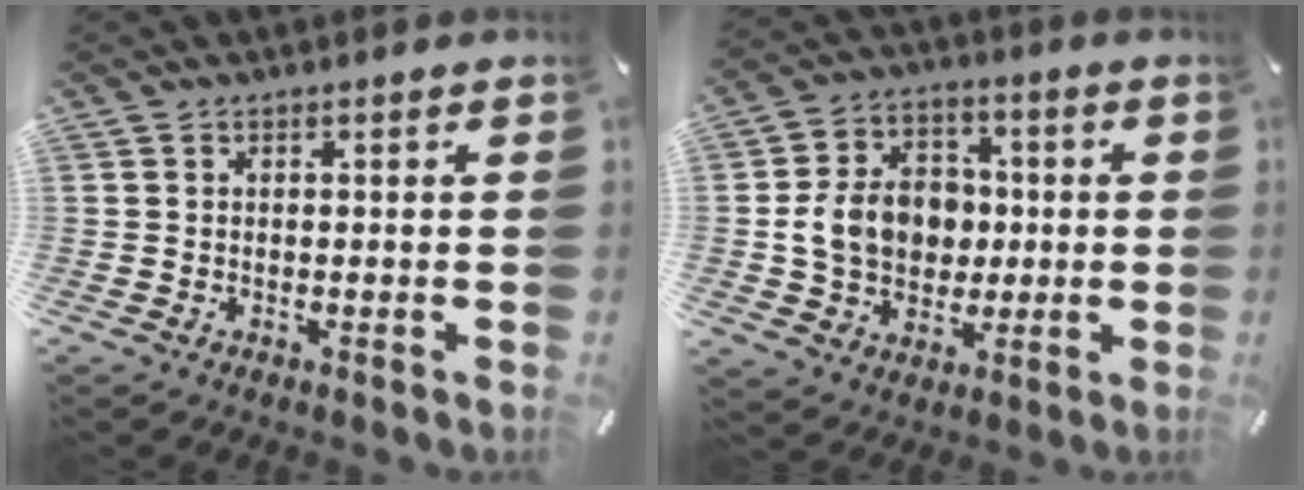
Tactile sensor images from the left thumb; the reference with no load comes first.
{"total": 12.4, "force": [-0.3, 10.5, 6.6], "torque": [-0.134, 0.020, -0.002]}